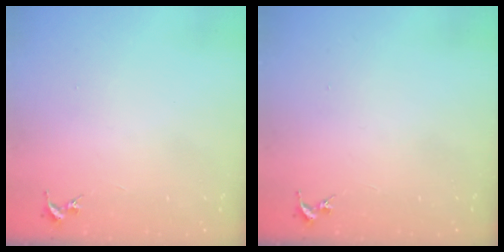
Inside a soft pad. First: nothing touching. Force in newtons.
{"total": 0.0}